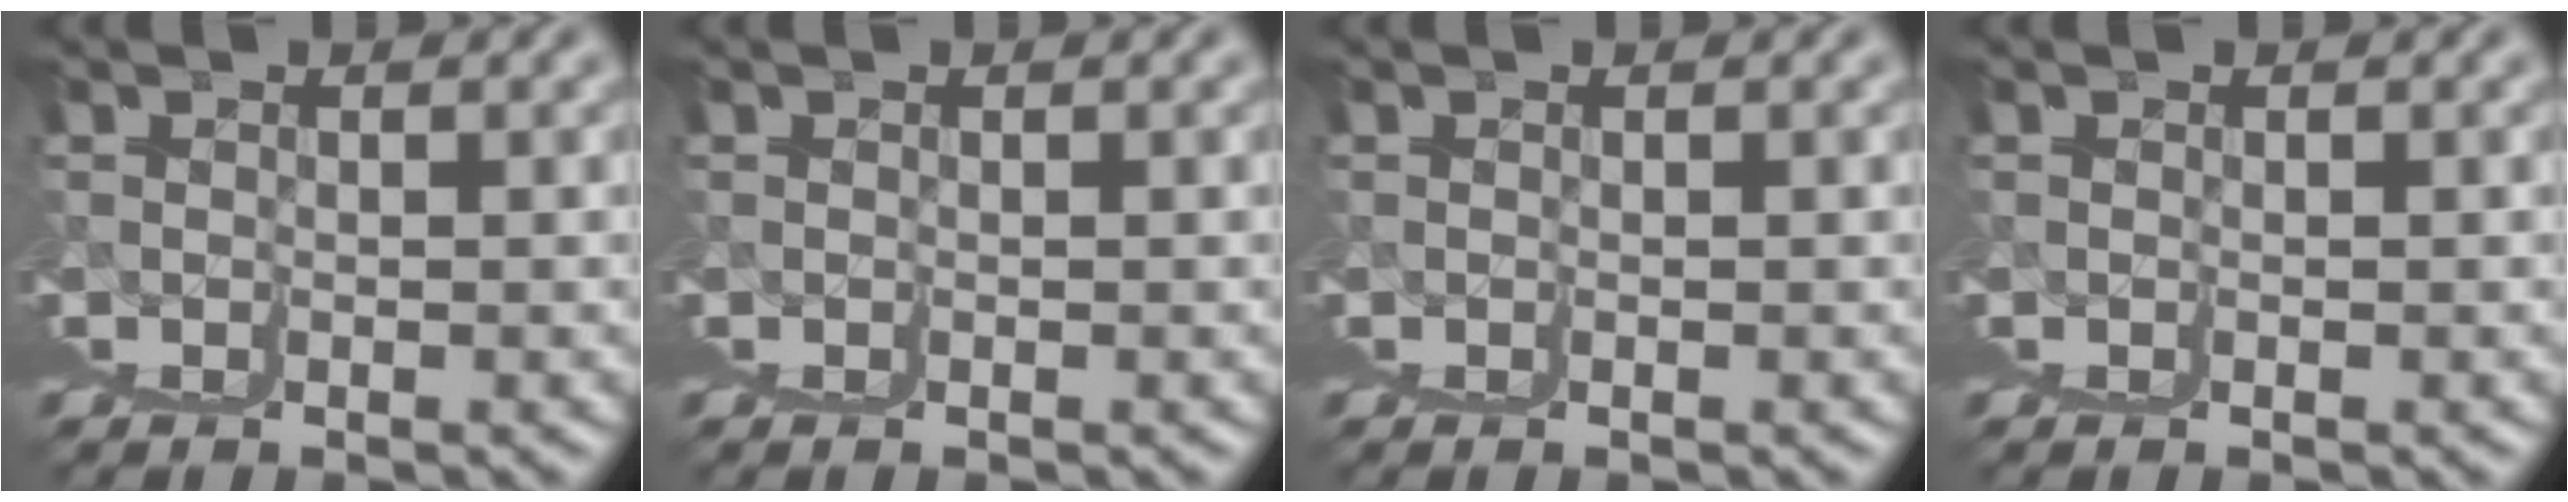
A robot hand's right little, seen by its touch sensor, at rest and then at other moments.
{"total": 0.0}
{"total": 0.0}
{"total": 0.0}